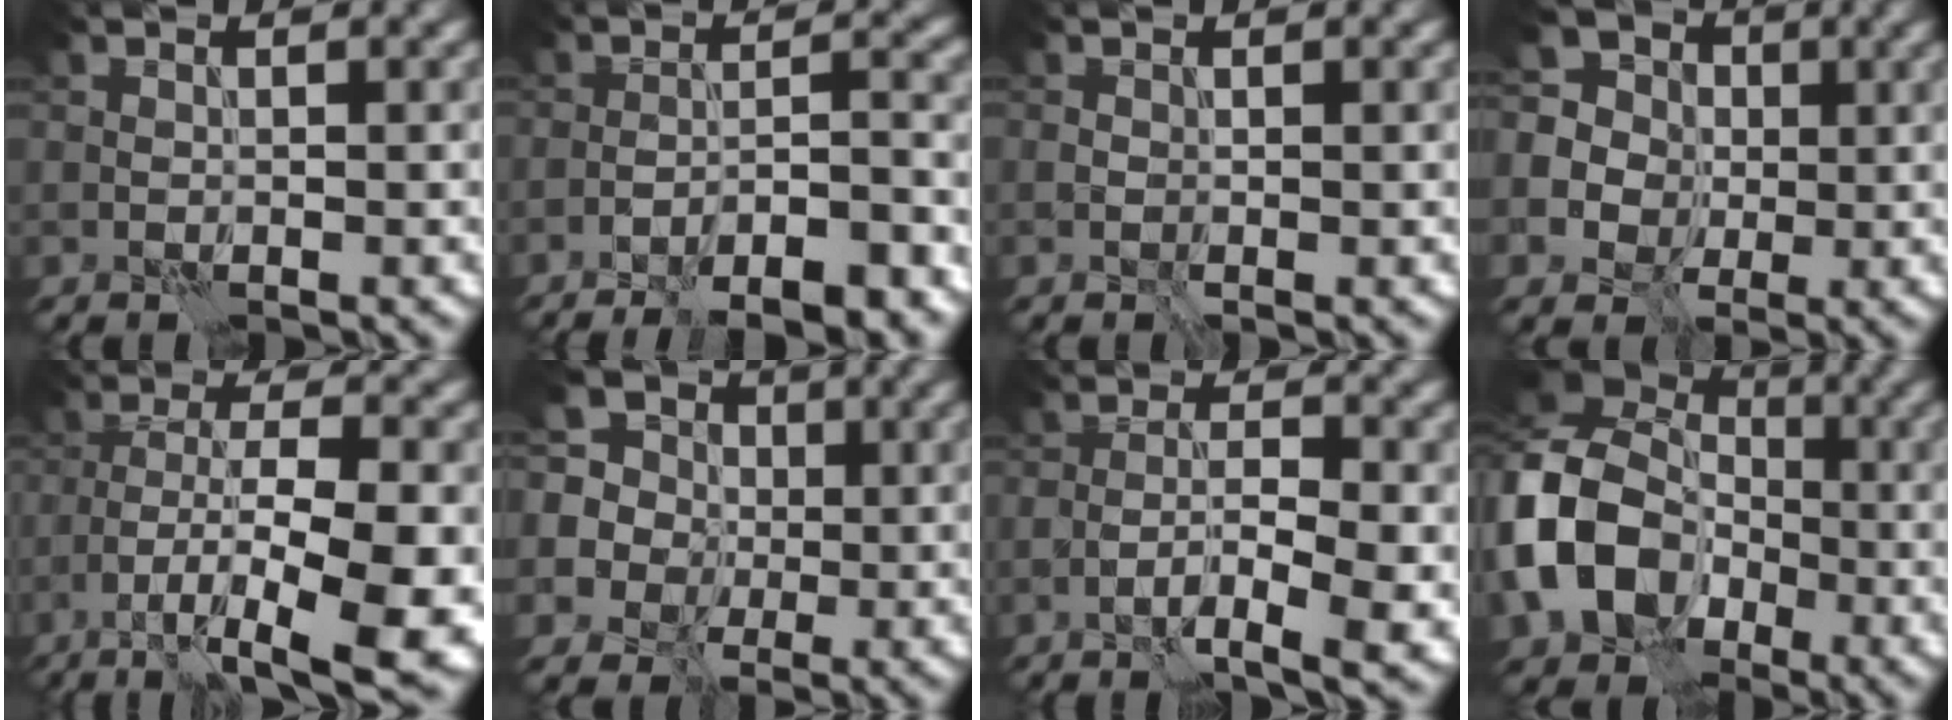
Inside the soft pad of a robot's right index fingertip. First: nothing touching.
{"total": 9.1, "force": [-7.1, 2.1, 5.3], "torque": [-0.064, 0.011, -0.092]}
{"total": 1.0, "force": [-0.1, 0.6, 0.8], "torque": [-0.015, -0.003, -0.002]}
{"total": 7.5, "force": [0.1, 7.0, 2.6], "torque": [-0.071, 0.019, -0.027]}
{"total": 12.6, "force": [-5.9, 3.8, 10.5], "torque": [-0.182, -0.013, -0.088]}
{"total": 10.5, "force": [3.3, 9.0, 4.2], "torque": [-0.106, 0.025, 0.014]}
{"total": 5.9, "force": [-2.5, 1.4, 5.1], "torque": [-0.084, 0.001, -0.043]}
{"total": 12.3, "force": [-2.6, 9.9, 7.0], "torque": [-0.169, -0.018, -0.059]}